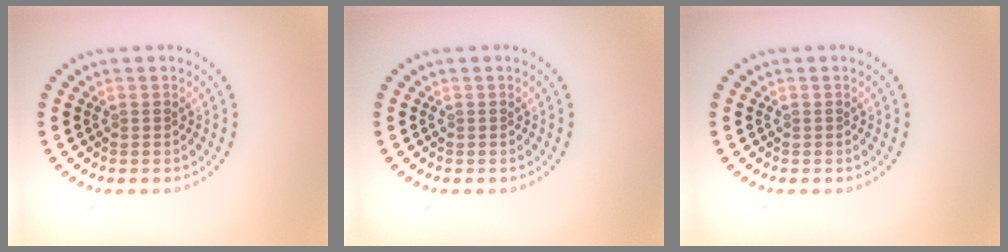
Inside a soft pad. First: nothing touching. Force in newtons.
{"total": 0.0}
{"total": 0.0}